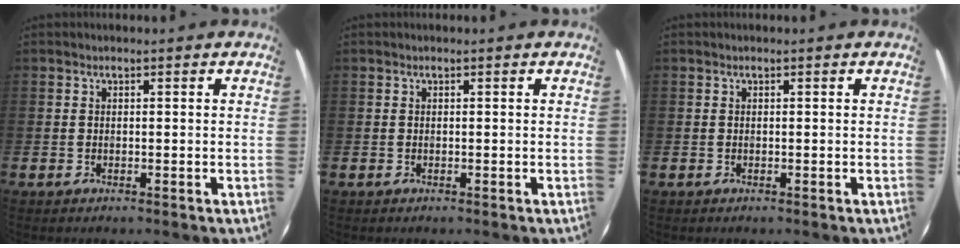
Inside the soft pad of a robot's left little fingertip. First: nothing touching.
{"total": 0.0}
{"total": 0.0}